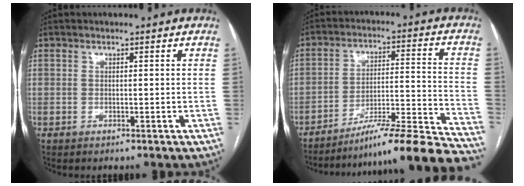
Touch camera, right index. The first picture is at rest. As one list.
[{"total": 22.5, "force": [-20.7, -1.6, 8.8], "torque": [-0.078, 0.007, -0.298]}]